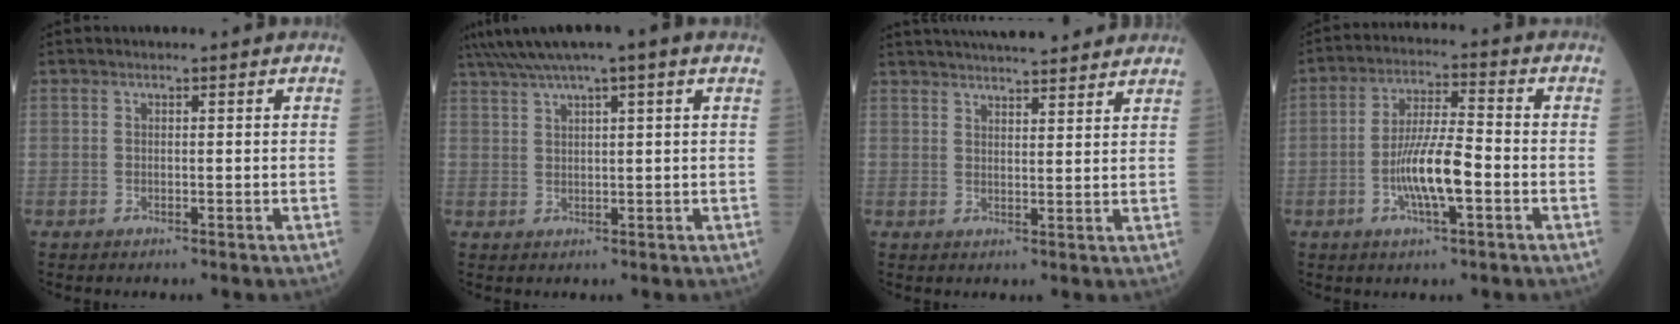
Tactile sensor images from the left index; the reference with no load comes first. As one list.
[{"total": 8.5, "force": [6.1, 0.1, 5.9], "torque": [-0.109, 0.045, 0.100]}, {"total": 15.0, "force": [13.5, 2.2, 6.1], "torque": [-0.090, 0.030, 0.185]}, {"total": 8.8, "force": [-2.7, 1.4, 8.2], "torque": [-0.161, -0.001, -0.055]}]